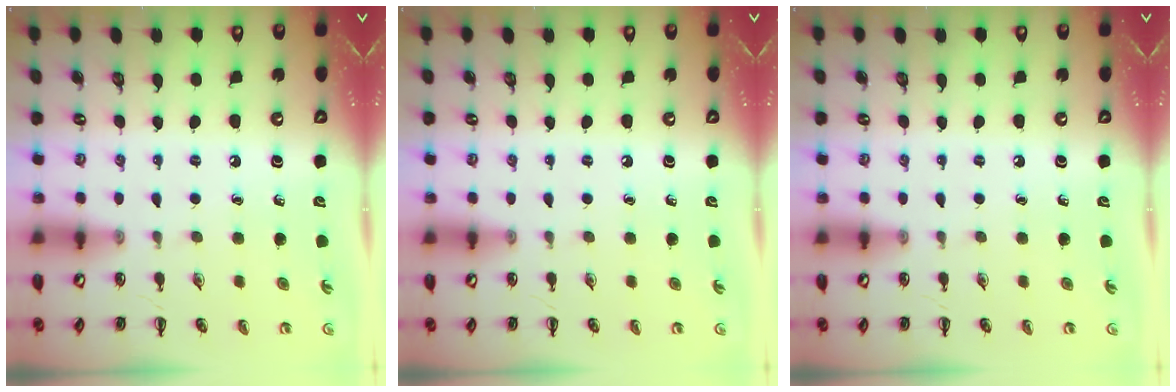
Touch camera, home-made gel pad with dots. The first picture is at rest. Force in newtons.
{"total": 0.0}
{"total": 0.0}